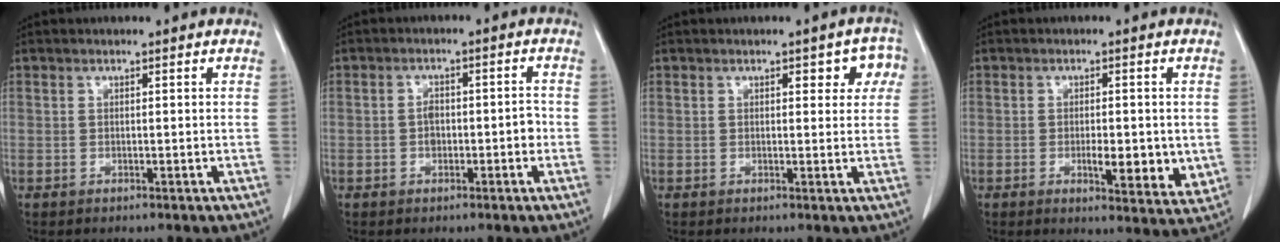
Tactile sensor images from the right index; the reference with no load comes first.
{"total": 3.2, "force": [-0.7, 1.8, 2.6], "torque": [-0.034, 0.016, -0.005]}
{"total": 4.5, "force": [1.7, 2.2, 3.5], "torque": [-0.024, 0.015, 0.015]}
{"total": 7.1, "force": [-0.9, 2.4, 6.7], "torque": [-0.093, -0.013, -0.008]}